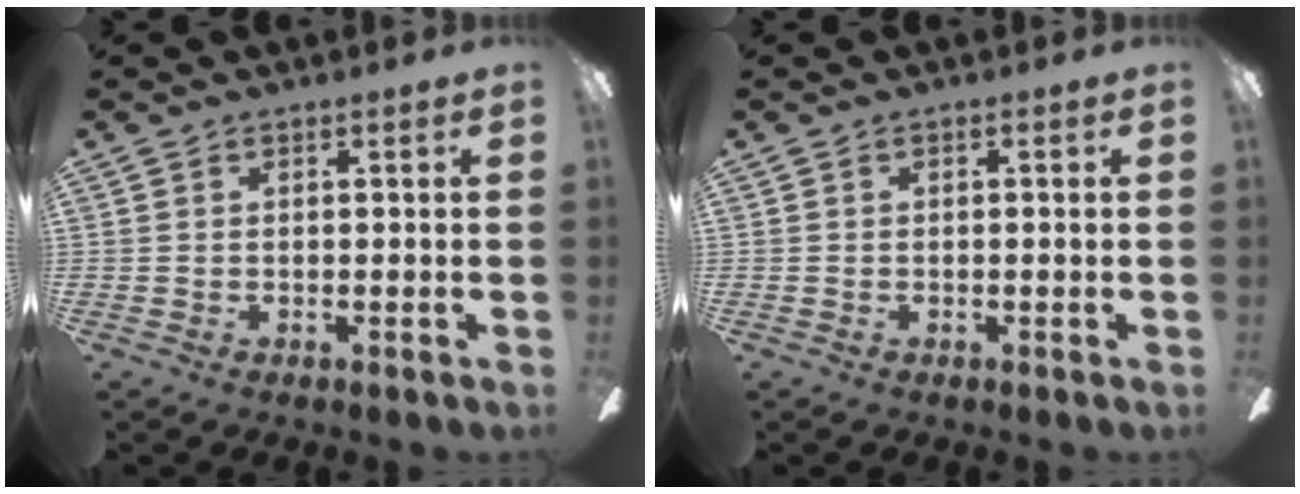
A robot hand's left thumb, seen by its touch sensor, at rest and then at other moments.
{"total": 0.0}